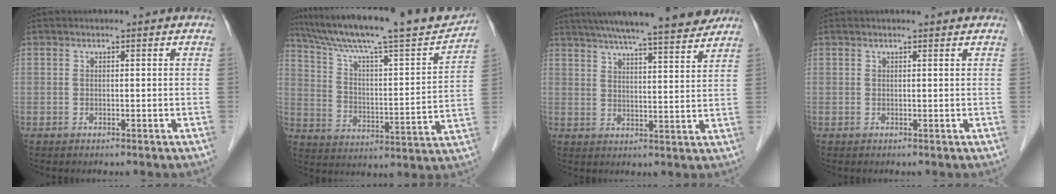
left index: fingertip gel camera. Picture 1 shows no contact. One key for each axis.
{"total": 22.6, "fx": 19.7, "fy": 1.5, "fz": 11.1, "tx": -0.187, "ty": -0.008, "tz": 0.293}
{"total": 19.0, "fx": 16.6, "fy": 1.1, "fz": 9.2, "tx": -0.150, "ty": 0.016, "tz": 0.229}
{"total": 1.8, "fx": 1.7, "fy": 0.0, "fz": 0.5, "tx": -0.011, "ty": 0.007, "tz": 0.020}